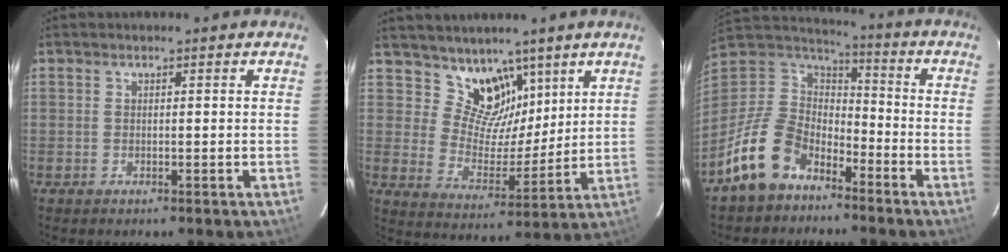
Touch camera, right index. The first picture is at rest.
{"total": 10.2, "force": [7.1, 6.5, 3.2], "torque": [-0.046, -0.011, 0.133]}
{"total": 14.7, "force": [-9.5, 9.2, 6.5], "torque": [-0.158, 0.017, -0.168]}